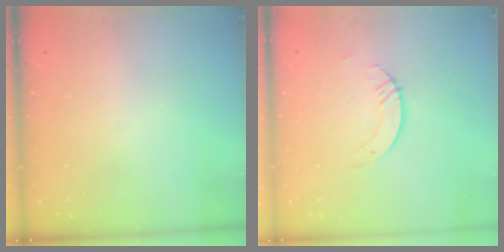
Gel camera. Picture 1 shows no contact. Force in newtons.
{"total": 2.6, "press": 2.6, "slide": 0.2}